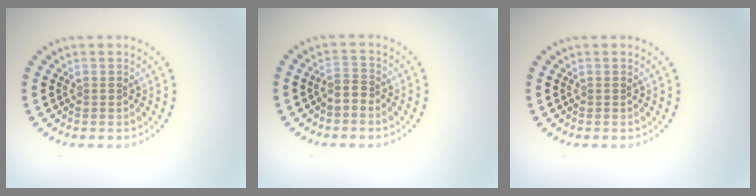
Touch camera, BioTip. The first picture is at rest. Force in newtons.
{"total": 1.7, "press": 1.3, "slide": 1.1}
{"total": 0.0}